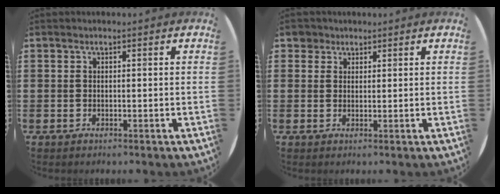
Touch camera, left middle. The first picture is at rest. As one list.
[{"total": 2.0, "force": [1.6, 1.3, 0.2], "torque": [0.000, 0.002, 0.029]}]